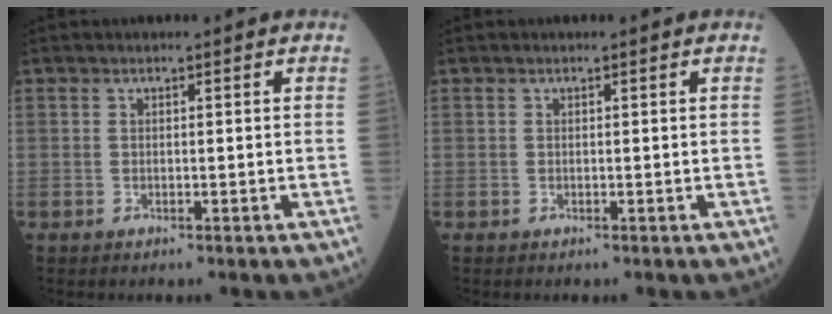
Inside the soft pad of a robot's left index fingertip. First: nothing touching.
{"total": 0.0}